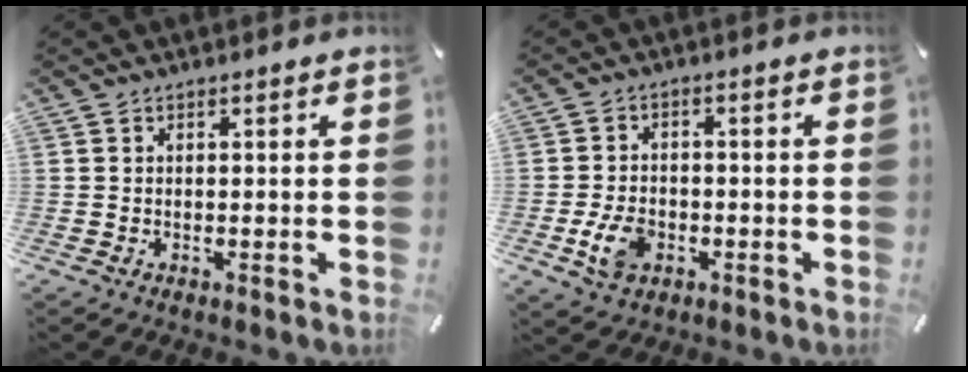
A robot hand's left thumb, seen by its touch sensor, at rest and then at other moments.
{"total": 6.9, "force": [-2.3, 4.9, 4.4], "torque": [-0.100, 0.006, -0.042]}